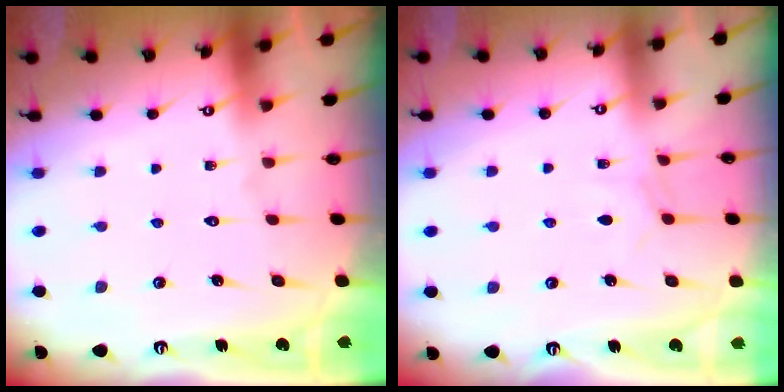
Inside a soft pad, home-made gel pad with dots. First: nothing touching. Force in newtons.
{"total": 3.3, "press": 3.3, "slide": 0.5}